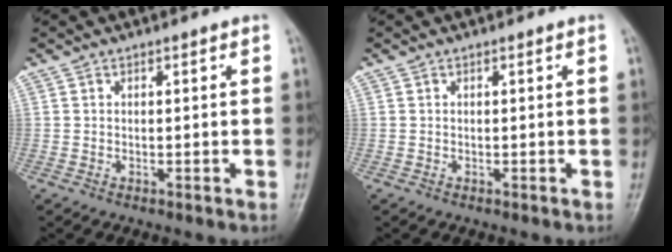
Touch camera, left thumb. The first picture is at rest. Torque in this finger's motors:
{"motor_torque": [0.00, 0.00, -0.07, -0.07, 0.00]}